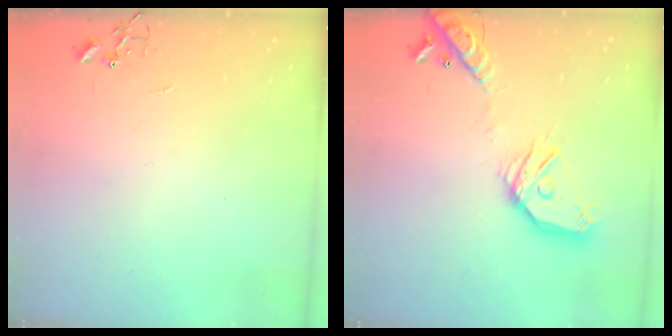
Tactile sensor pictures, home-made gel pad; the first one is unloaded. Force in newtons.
{"total": 18.8, "press": 18.6, "slide": 3.0}